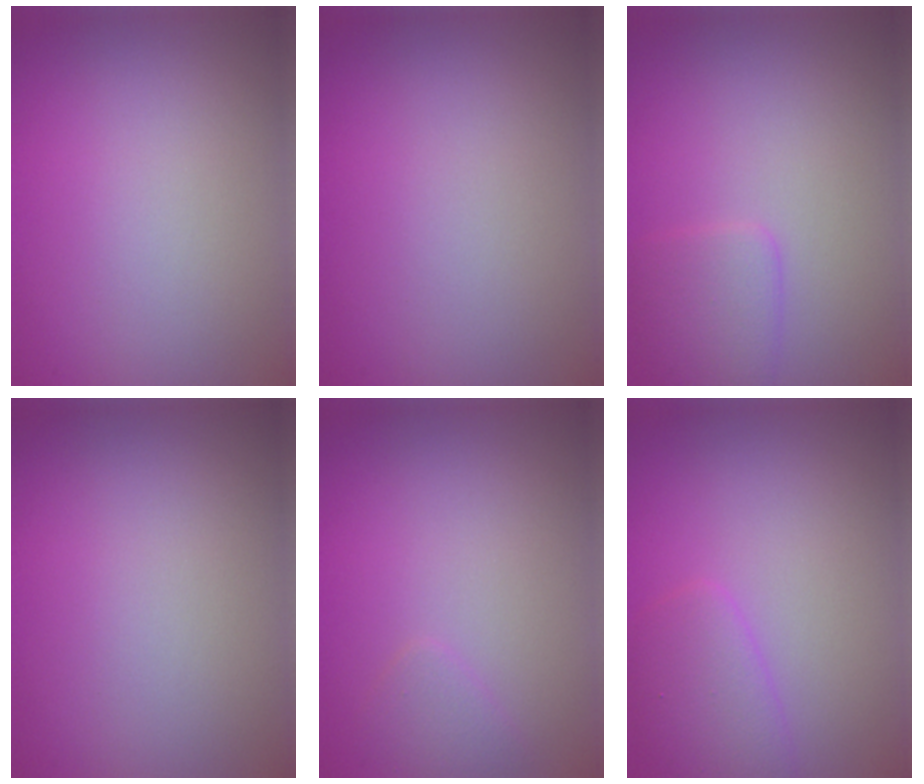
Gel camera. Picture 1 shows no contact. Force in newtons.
{"total": 0.0}
{"total": 2.2, "press": 2.2, "slide": 0.1}
{"total": 0.0}
{"total": 1.2, "press": 1.2, "slide": 0.1}
{"total": 2.6, "press": 2.6, "slide": 0.1}